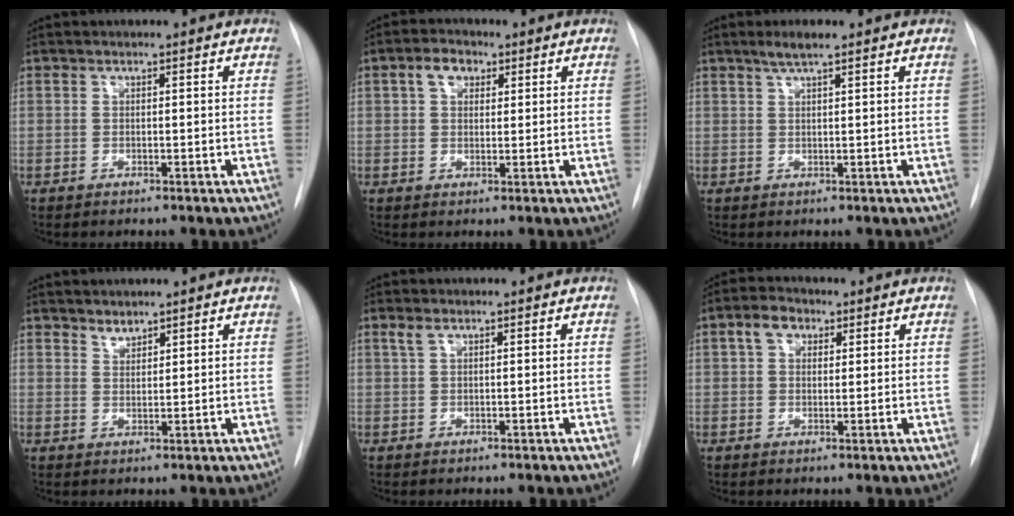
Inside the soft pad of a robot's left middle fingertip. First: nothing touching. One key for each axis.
{"total": 3.8, "fx": 1.7, "fy": 2.6, "fz": 2.3, "tx": -0.044, "ty": 0.015, "tz": 0.031}
{"total": 2.7, "fx": 1.9, "fy": 0.1, "fz": 1.9, "tx": -0.040, "ty": 0.001, "tz": 0.037}
{"total": 1.8, "fx": 1.7, "fy": 0.6, "fz": 0.2, "tx": 0.001, "ty": -0.003, "tz": 0.031}
{"total": 1.2, "fx": 0.8, "fy": 0.3, "fz": 0.8, "tx": -0.023, "ty": 0.012, "tz": 0.019}
{"total": 4.0, "fx": 1.8, "fy": 2.7, "fz": 2.3, "tx": -0.046, "ty": 0.017, "tz": 0.034}